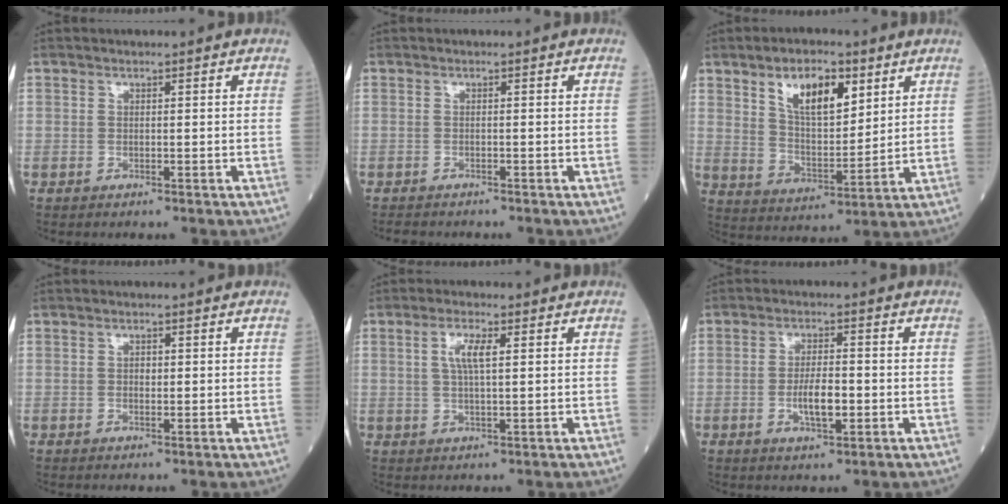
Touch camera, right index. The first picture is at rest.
{"total": 2.1, "force": [-1.9, 0.7, 0.3], "torque": [-0.007, -0.006, -0.031]}
{"total": 10.4, "force": [5.4, 4.3, 7.8], "torque": [-0.141, 0.006, 0.105]}
{"total": 1.0, "force": [0.1, 0.7, 0.8], "torque": [-0.011, 0.002, 0.000]}
{"total": 3.9, "force": [1.1, 0.7, 3.6], "torque": [-0.073, 0.004, 0.021]}
{"total": 4.9, "force": [-1.2, 1.5, 4.6], "torque": [-0.085, -0.001, -0.020]}